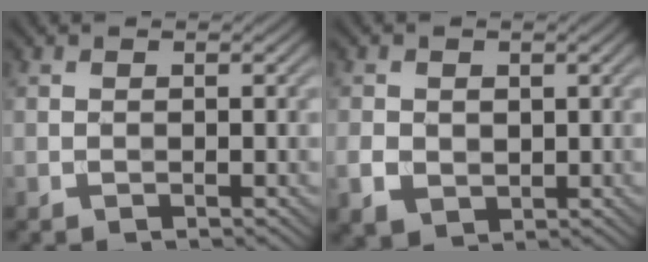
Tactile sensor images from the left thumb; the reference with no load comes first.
{"total": 3.5, "force": [0.0, 3.0, 1.9], "torque": [-0.050, -0.006, 0.004]}